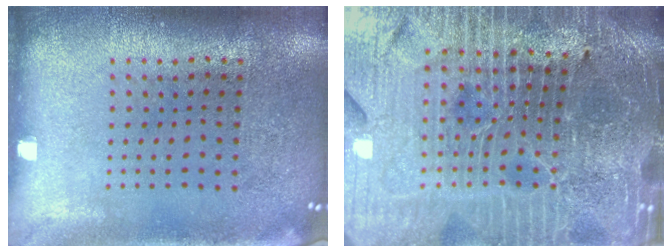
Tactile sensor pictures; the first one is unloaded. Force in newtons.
{"total": 5.9, "press": 5.3, "slide": 2.4}